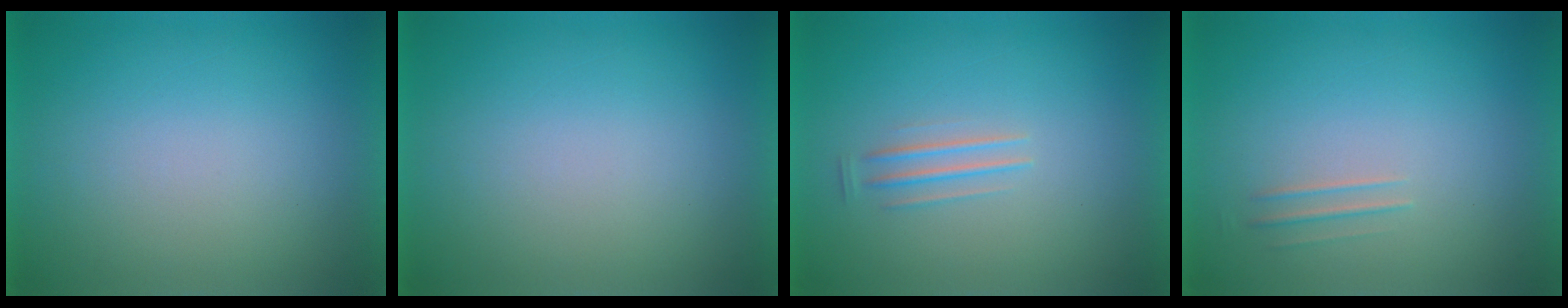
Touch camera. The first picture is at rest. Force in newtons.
{"total": 0.0}
{"total": 1.6}
{"total": 1.5}